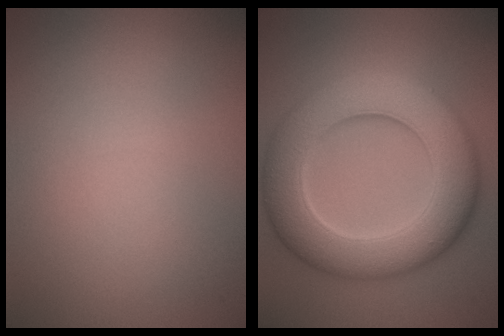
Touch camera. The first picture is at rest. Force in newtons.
{"total": 10.0, "press": 10.0, "slide": 0.4}